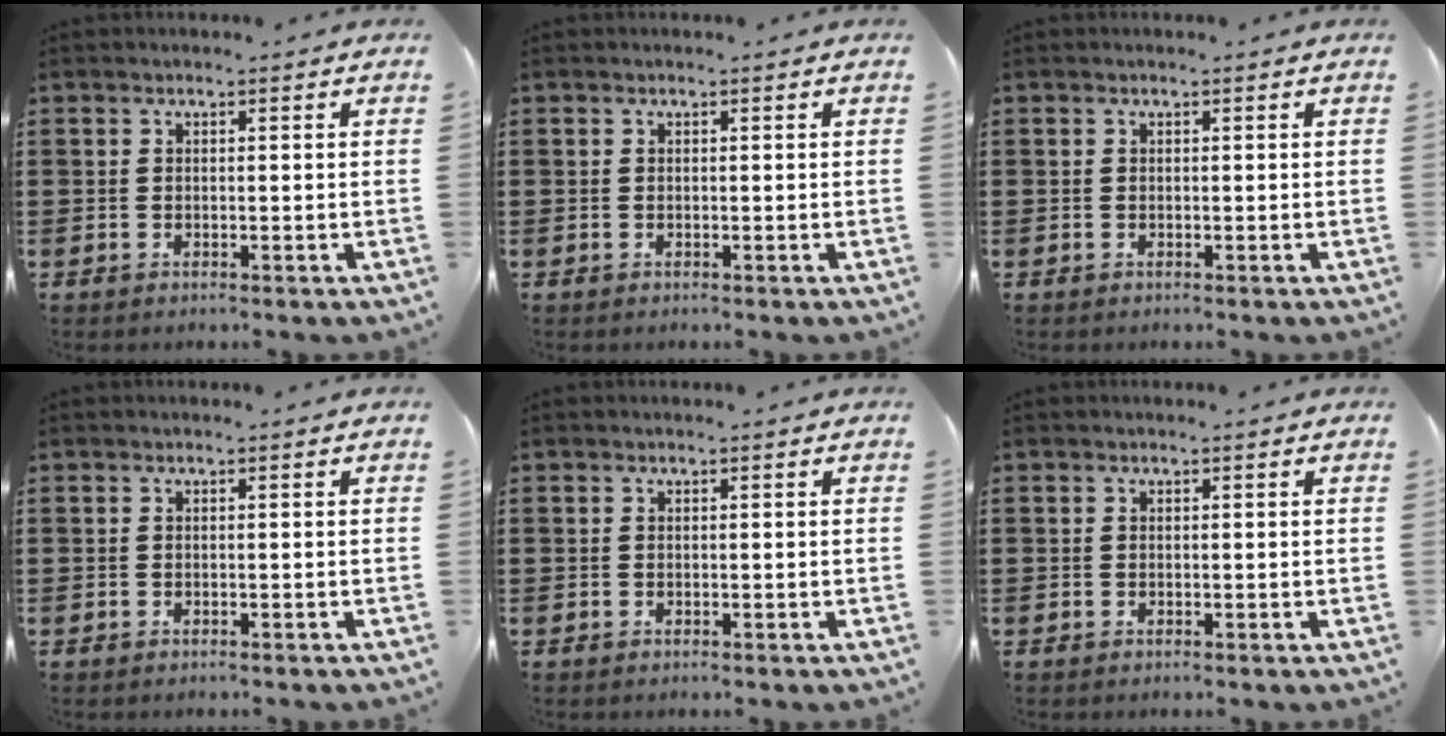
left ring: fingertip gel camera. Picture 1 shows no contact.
{"total": 0.0}
{"total": 0.0}
{"total": 0.0}
{"total": 0.0}
{"total": 0.0}